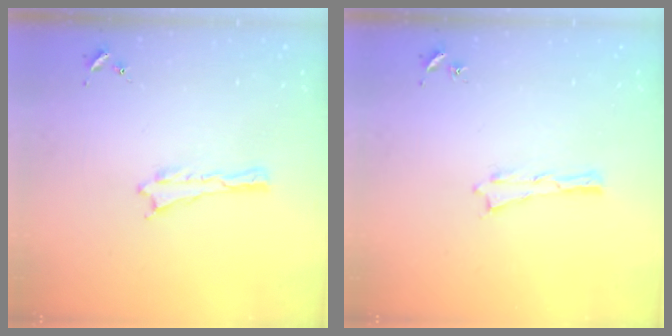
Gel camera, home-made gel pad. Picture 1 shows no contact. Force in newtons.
{"total": 0.0}